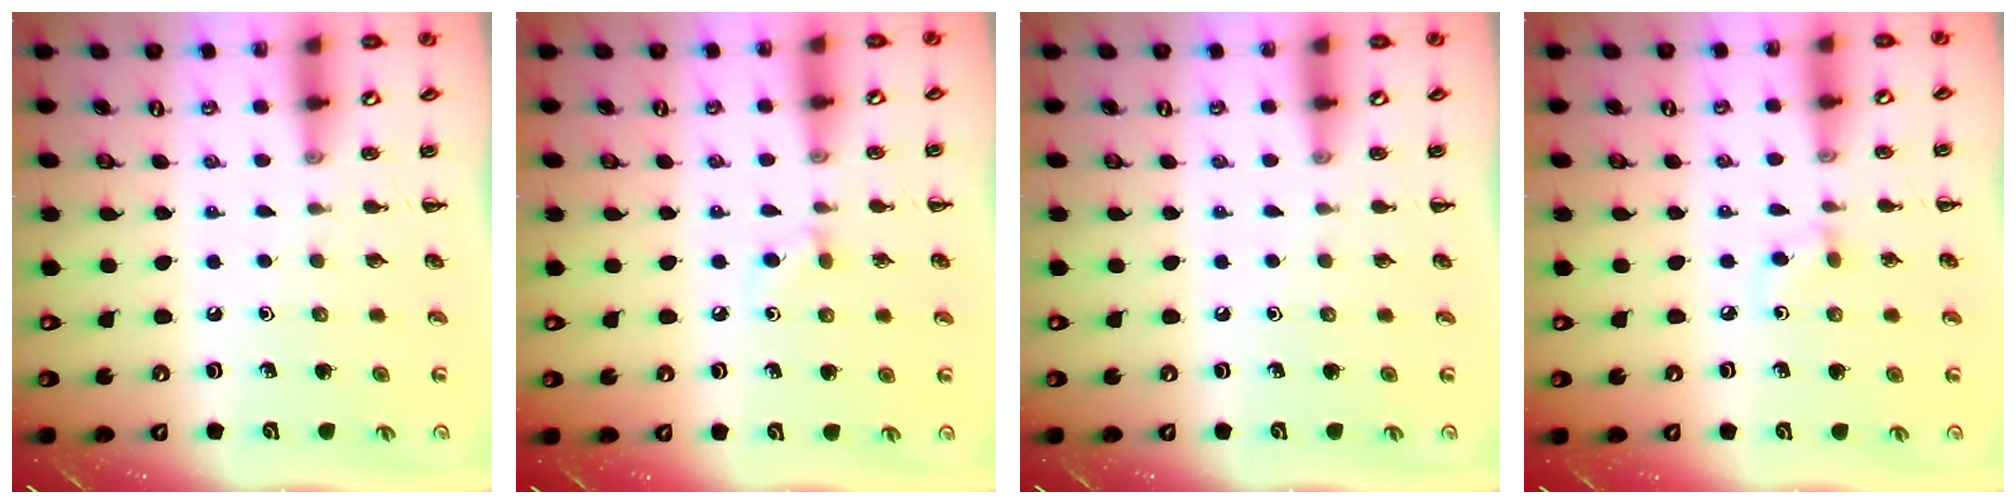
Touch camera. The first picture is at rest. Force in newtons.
{"total": 4.1, "press": 3.7, "slide": 1.7}
{"total": 0.0}
{"total": 4.4, "press": 4.0, "slide": 1.8}